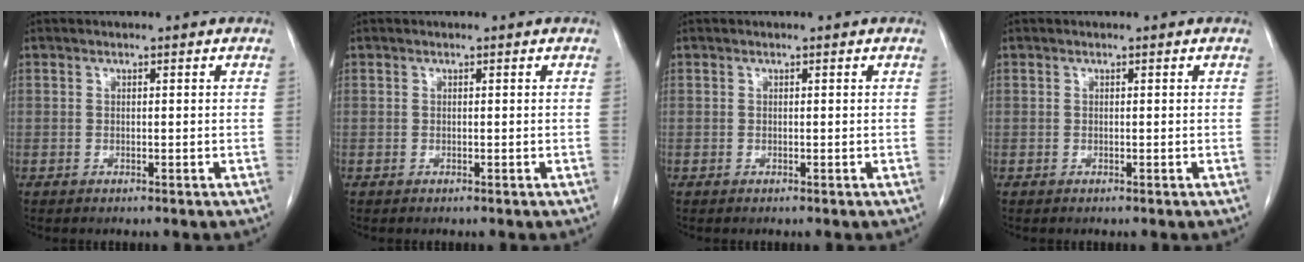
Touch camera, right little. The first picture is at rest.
{"total": 0.0}
{"total": 0.0}
{"total": 0.0}